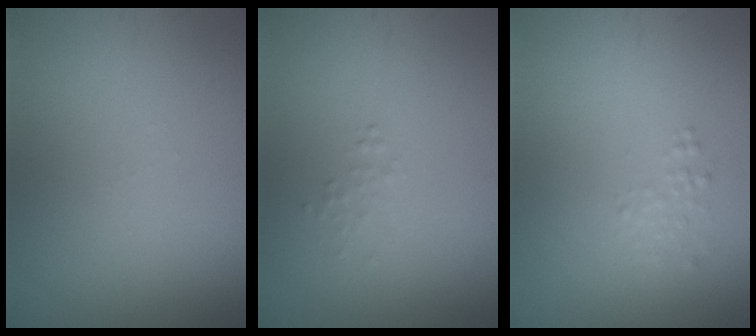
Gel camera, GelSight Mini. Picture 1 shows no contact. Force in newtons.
{"total": 0.7, "press": 0.7, "slide": 0.1}
{"total": 0.9, "press": 0.9, "slide": 0.0}